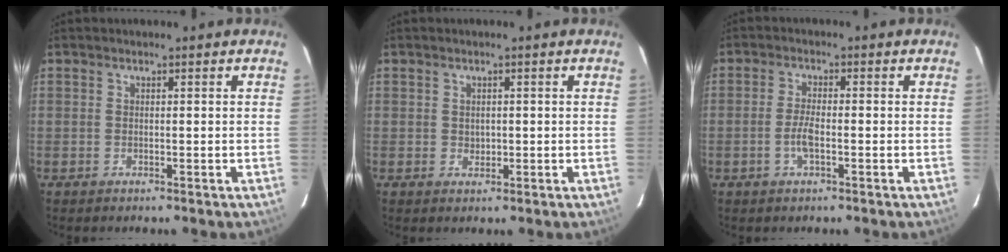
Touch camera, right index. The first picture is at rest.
{"total": 1.3, "force": [0.1, 1.2, 0.6], "torque": [-0.007, 0.002, 0.004]}
{"total": 3.4, "force": [-1.2, 0.9, 3.1], "torque": [-0.067, 0.000, -0.025]}